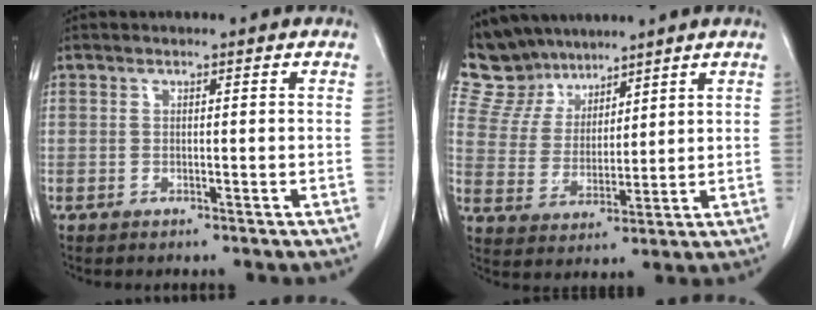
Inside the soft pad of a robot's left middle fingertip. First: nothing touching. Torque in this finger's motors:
{"motor_torque": [0.00, -0.27, -0.14, -0.10]}